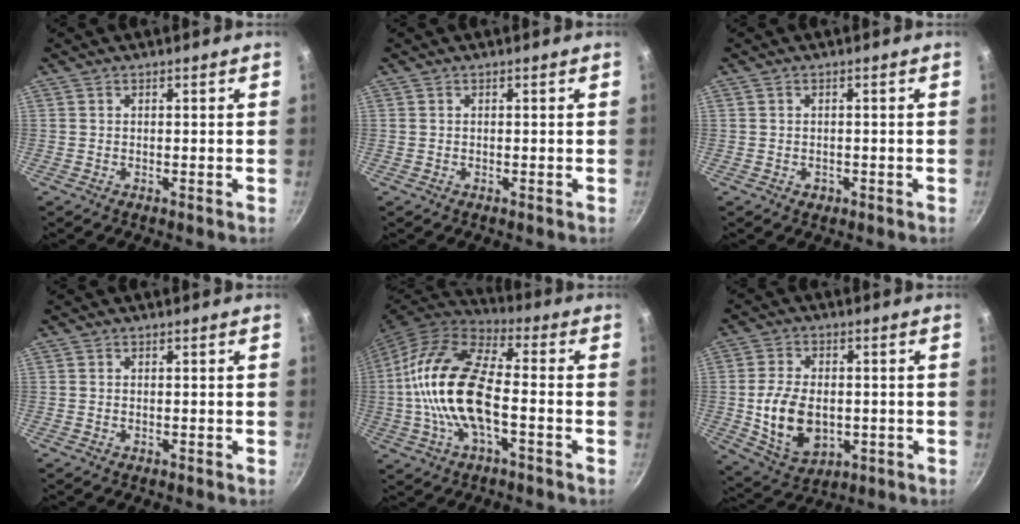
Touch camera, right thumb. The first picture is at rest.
{"total": 0.0}
{"total": 1.4, "force": [-0.5, 1.2, 0.6], "torque": [-0.007, 0.002, -0.003]}
{"total": 0.0}
{"total": 18.6, "force": [-2.4, 8.5, 16.4], "torque": [-0.306, 0.034, -0.060]}
{"total": 12.7, "force": [-1.3, 8.5, 9.4], "torque": [-0.160, 0.000, -0.009]}